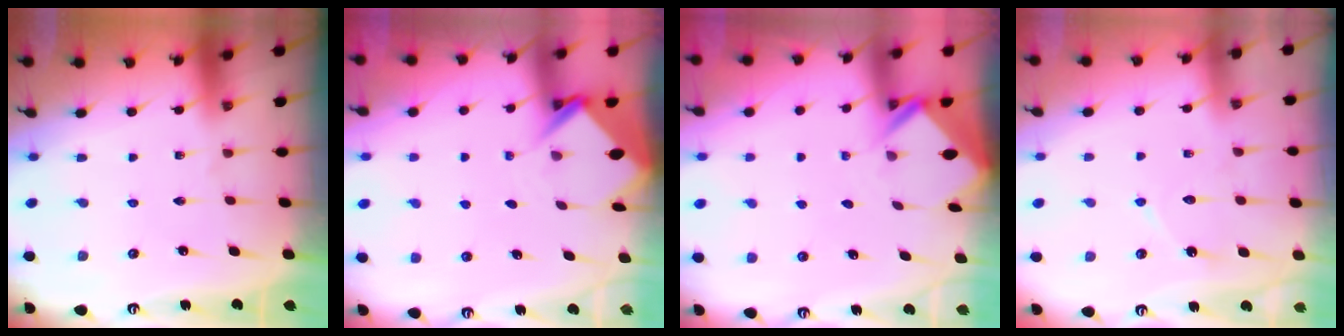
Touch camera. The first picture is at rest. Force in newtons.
{"total": 3.8, "press": 3.8, "slide": 0.2}
{"total": 2.6, "press": 2.6, "slide": 0.2}
{"total": 6.9, "press": 6.9, "slide": 0.6}